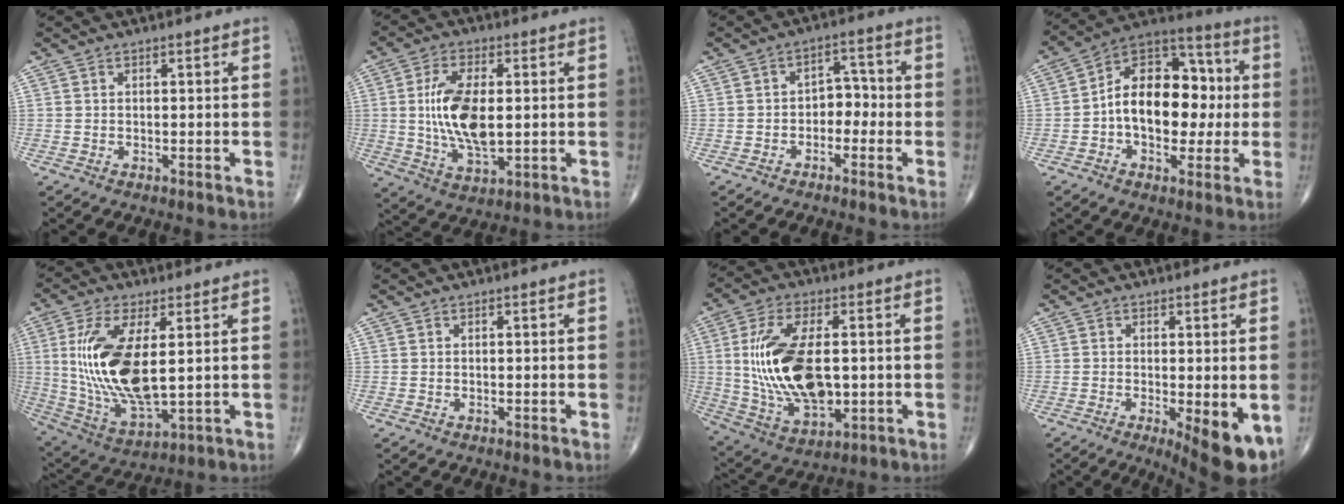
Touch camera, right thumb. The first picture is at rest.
{"total": 12.8, "force": [0.6, 6.0, 11.3], "torque": [-0.218, -0.010, 0.017]}
{"total": 4.8, "force": [-1.5, 3.4, 2.9], "torque": [-0.016, 0.027, -0.036]}
{"total": 18.2, "force": [-0.4, 11.6, 14.0], "torque": [-0.176, 0.039, -0.014]}
{"total": 17.8, "force": [2.4, 7.4, 16.0], "torque": [-0.327, -0.021, 0.060]}
{"total": 0.0}
{"total": 18.8, "force": [0.7, 9.6, 16.2], "torque": [-0.313, -0.011, 0.026]}
{"total": 9.6, "force": [-3.1, 2.9, 8.6], "torque": [-0.113, -0.020, -0.040]}